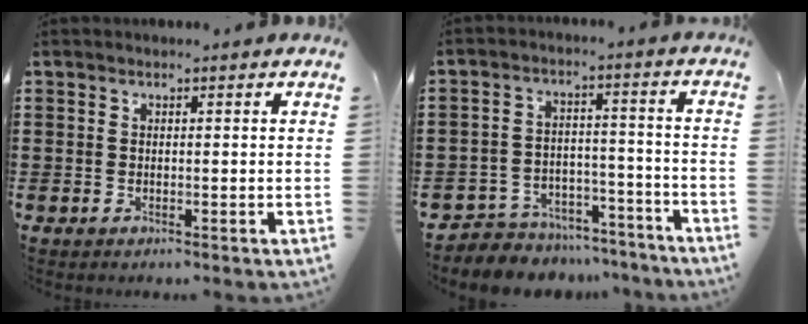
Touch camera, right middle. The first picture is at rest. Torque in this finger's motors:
{"motor_torque": [1.24, -0.90, 0.13, 0.04]}